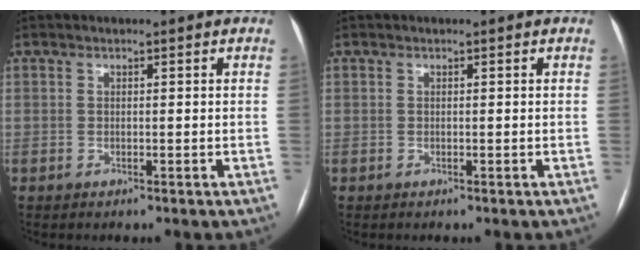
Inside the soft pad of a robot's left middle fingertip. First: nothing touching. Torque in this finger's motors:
{"motor_torque": [0.02, 0.02, 0.00, 0.00]}